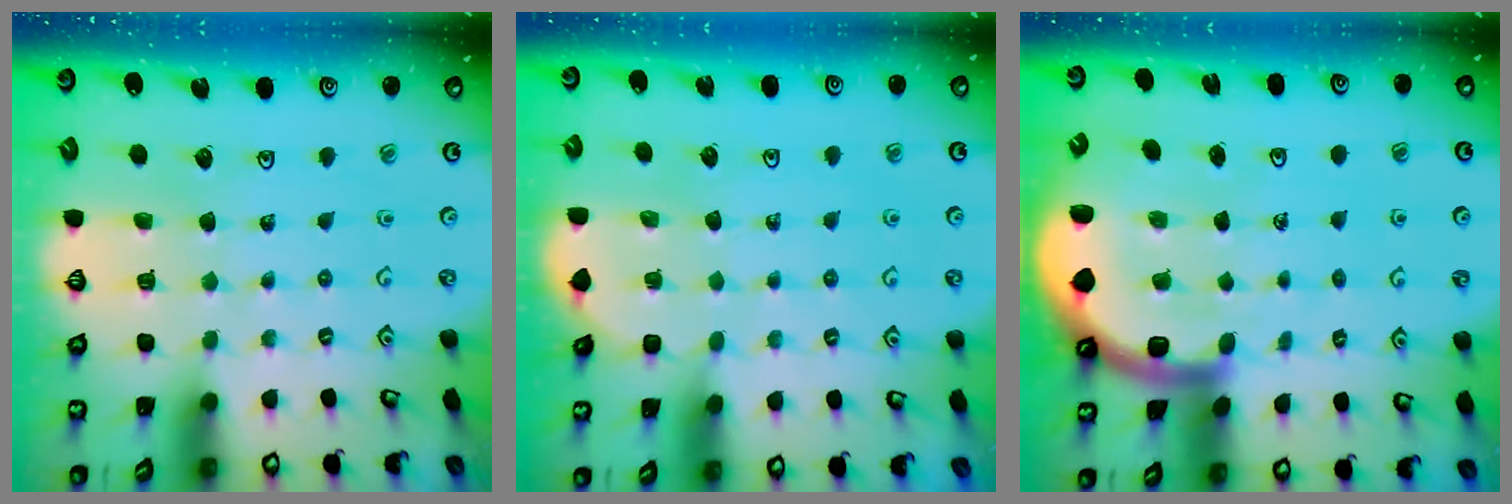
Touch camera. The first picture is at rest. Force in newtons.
{"total": 2.2, "press": 2.2, "slide": 0.3}
{"total": 6.4, "press": 6.3, "slide": 0.8}